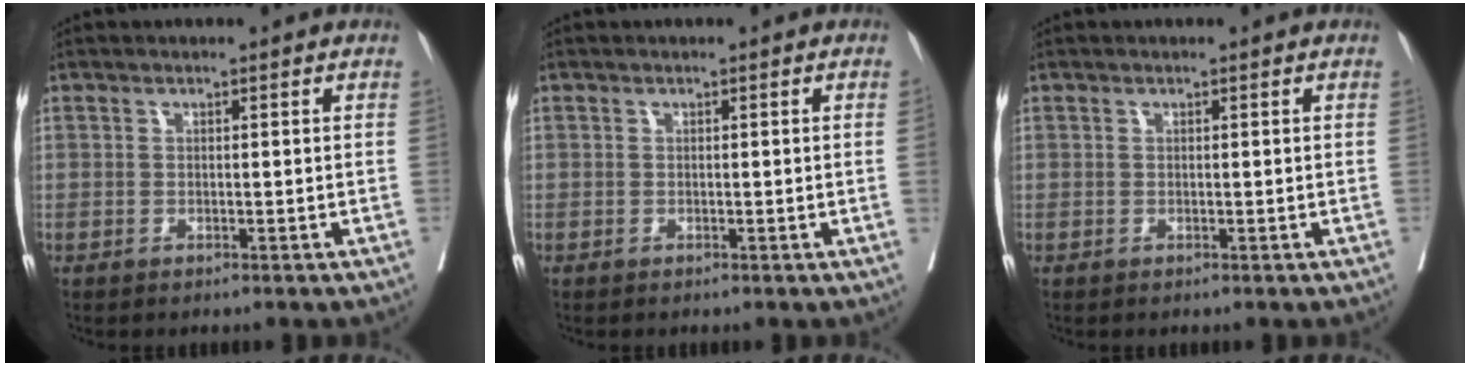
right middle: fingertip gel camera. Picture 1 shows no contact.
{"total": 0.7, "force": [-0.1, -0.3, 0.6], "torque": [-0.007, 0.001, -0.002]}
{"total": 0.0}